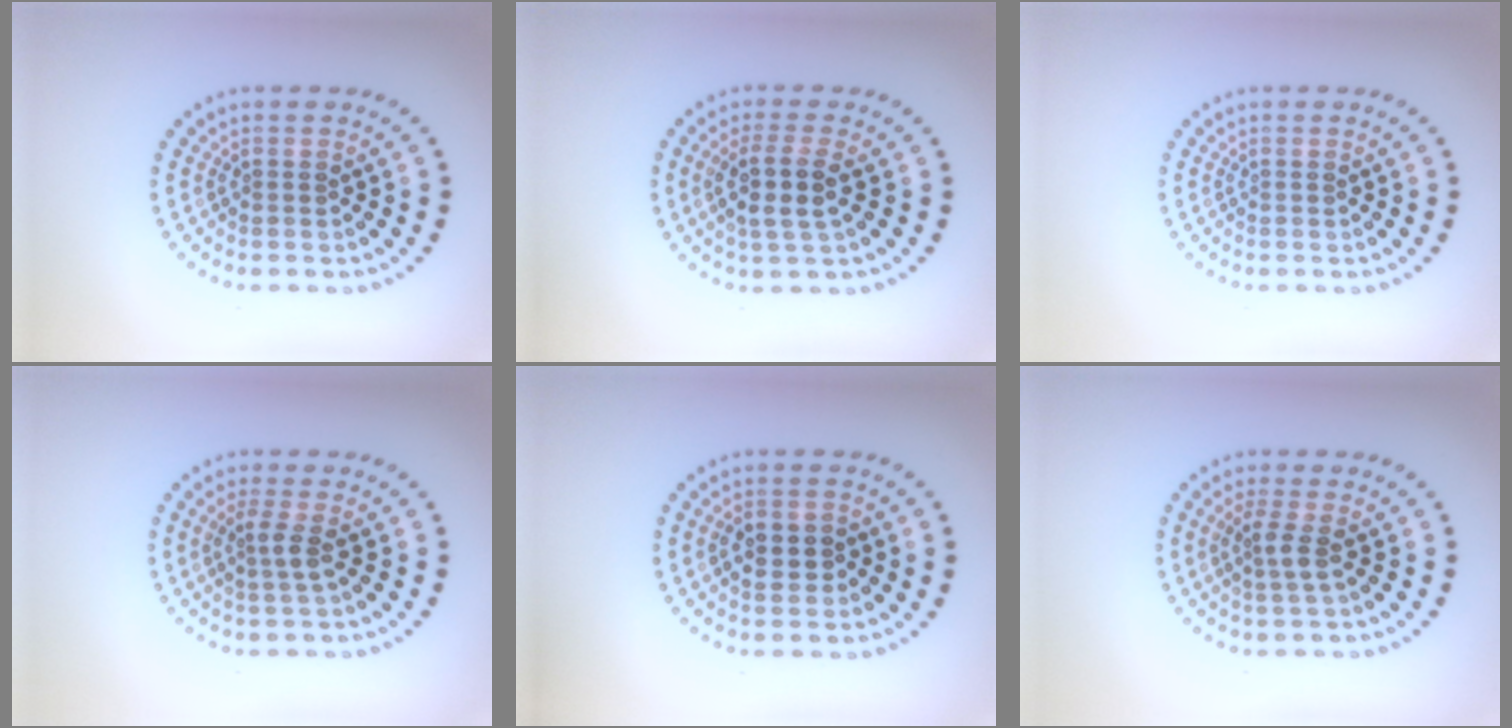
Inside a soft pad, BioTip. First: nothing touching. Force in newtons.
{"total": 3.2, "press": 2.9, "slide": 1.5}
{"total": 0.0}
{"total": 1.9, "press": 1.3, "slide": 1.3}
{"total": 2.5, "press": 2.4, "slide": 0.2}
{"total": 1.9, "press": 1.4, "slide": 1.2}